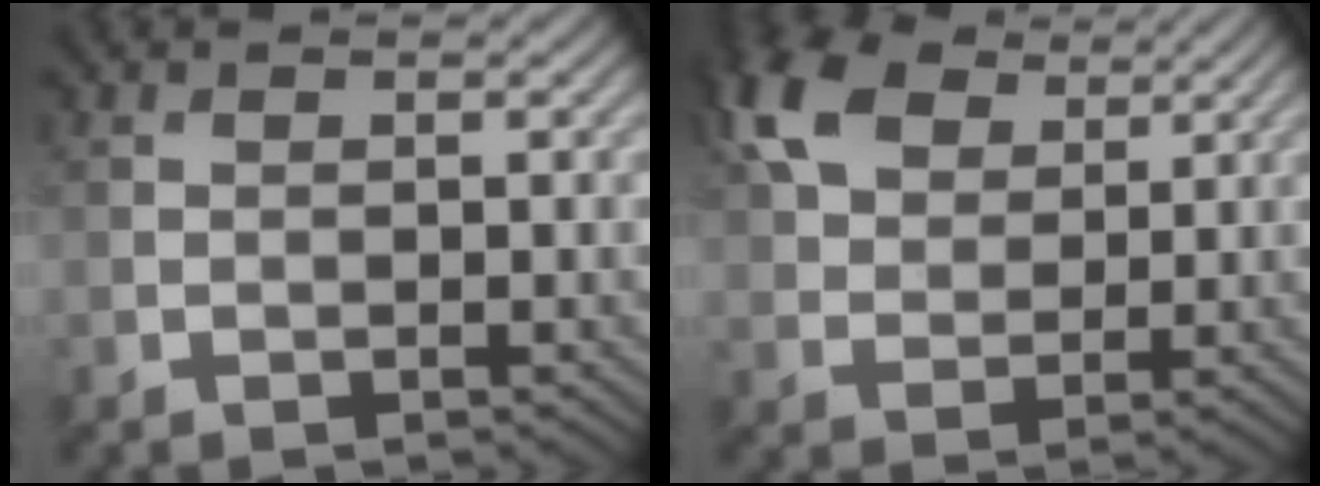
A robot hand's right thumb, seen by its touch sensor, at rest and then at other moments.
{"total": 9.4, "force": [5.2, 6.1, 4.9], "torque": [-0.123, 0.017, 0.102]}